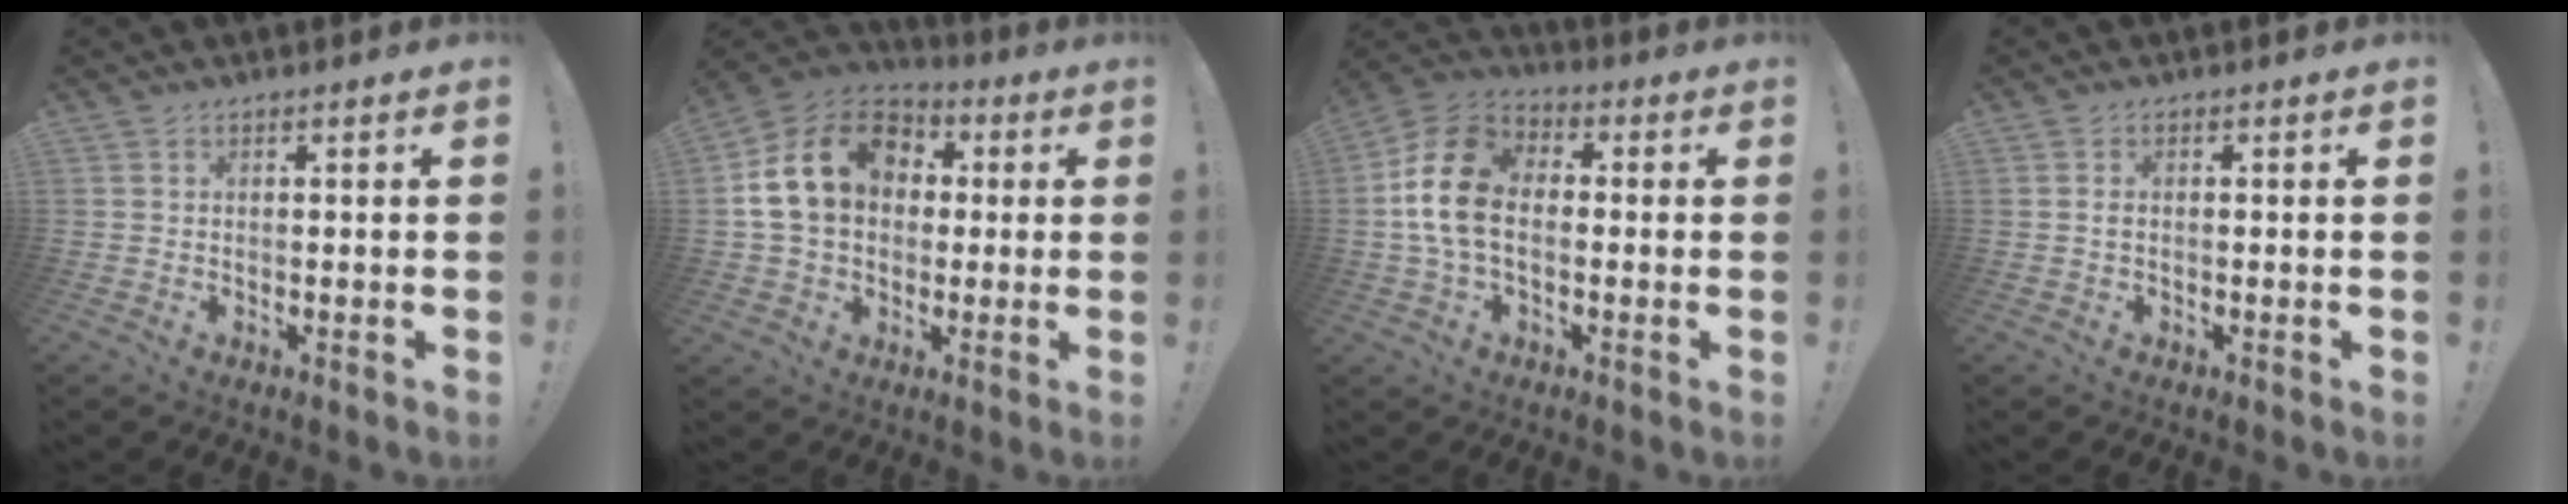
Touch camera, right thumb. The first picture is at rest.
{"total": 17.6, "force": [3.8, 13.5, 10.7], "torque": [-0.170, 0.001, 0.074]}
{"total": 15.8, "force": [-0.4, 10.9, 11.5], "torque": [-0.214, 0.029, -0.002]}
{"total": 0.7, "force": [-0.2, 0.4, 0.6], "torque": [-0.007, 0.000, -0.005]}